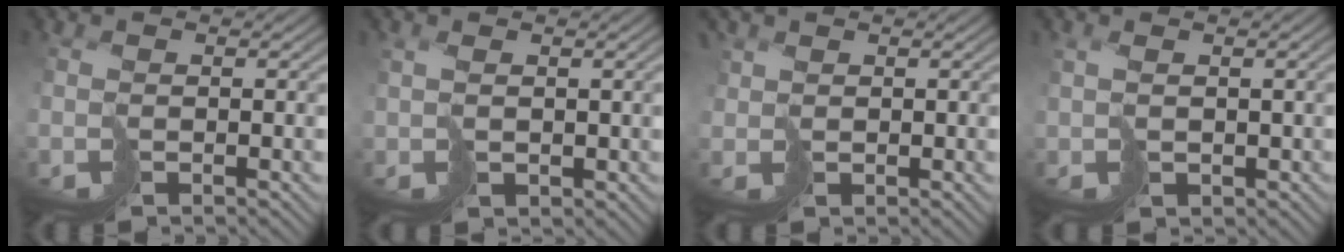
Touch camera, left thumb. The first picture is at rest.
{"total": 2.2, "force": [1.0, 0.9, 1.7], "torque": [-0.040, 0.003, 0.027]}
{"total": 1.8, "force": [1.1, 1.4, 0.4], "torque": [-0.023, -0.001, 0.016]}
{"total": 2.4, "force": [0.7, 1.3, 2.0], "torque": [-0.043, -0.001, 0.021]}